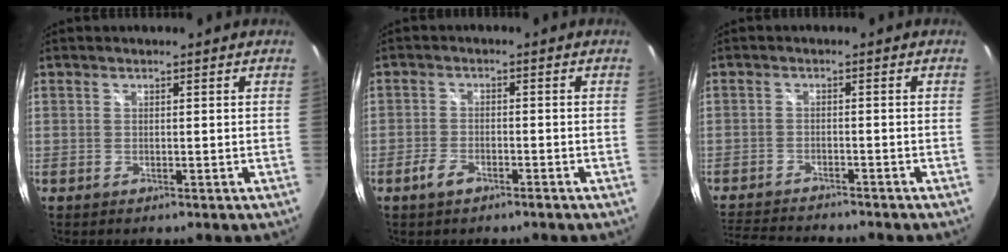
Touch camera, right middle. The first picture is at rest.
{"total": 3.1, "force": [-2.2, 1.3, 1.8], "torque": [-0.050, 0.002, -0.044]}
{"total": 8.8, "force": [-8.3, 1.0, 2.7], "torque": [-0.078, -0.011, -0.139]}